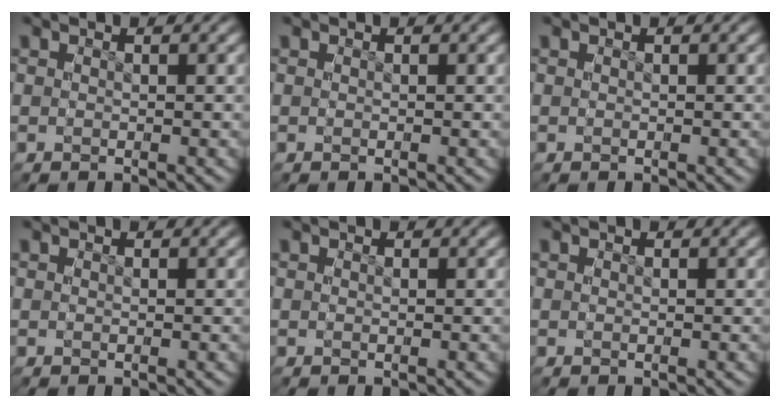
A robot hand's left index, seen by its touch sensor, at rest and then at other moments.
{"total": 0.0}
{"total": 0.0}
{"total": 0.0}
{"total": 0.0}
{"total": 0.0}